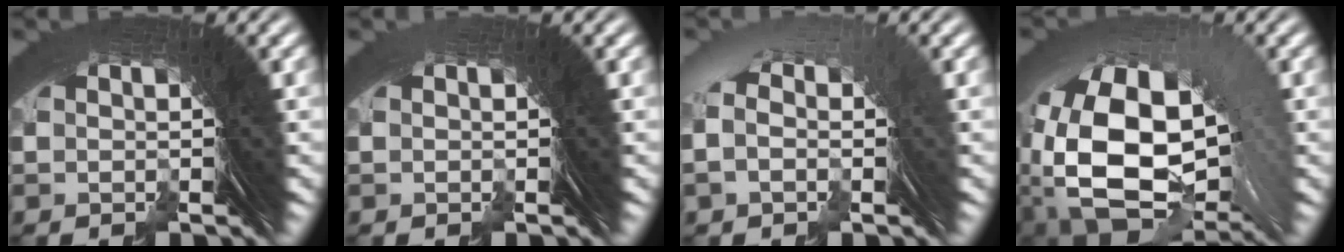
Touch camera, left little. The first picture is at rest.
{"total": 0.7, "force": [-0.4, -0.4, -0.4], "torque": [0.011, 0.004, -0.008]}
{"total": 1.8, "force": [-0.2, 1.2, 1.3], "torque": [-0.019, 0.020, -0.011]}
{"total": 12.5, "force": [-2.4, 8.8, 8.6], "torque": [-0.186, -0.070, 0.001]}